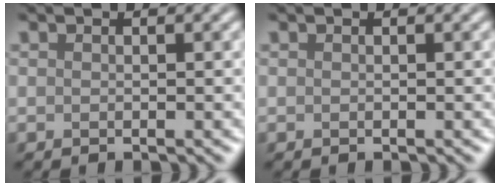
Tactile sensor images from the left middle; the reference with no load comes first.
{"total": 0.0}